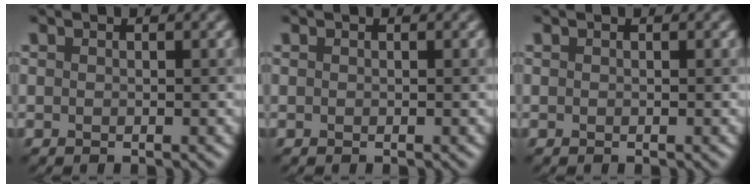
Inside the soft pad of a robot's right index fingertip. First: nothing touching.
{"total": 0.0}
{"total": 0.0}